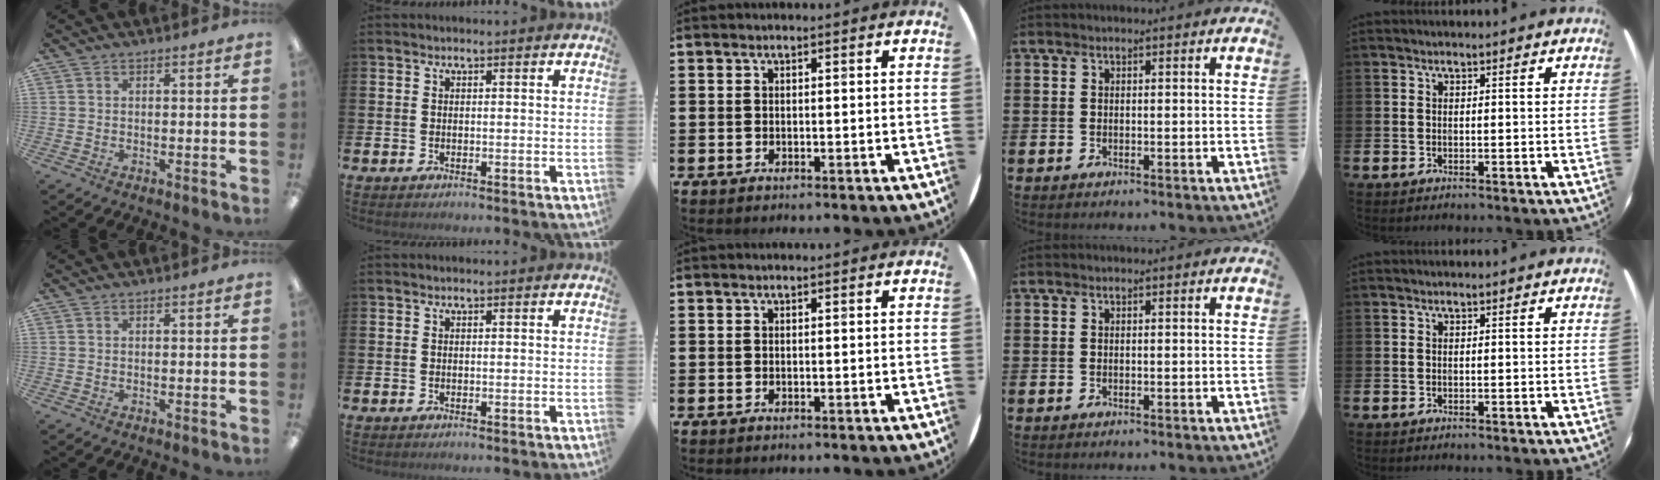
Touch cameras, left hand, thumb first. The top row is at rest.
{}